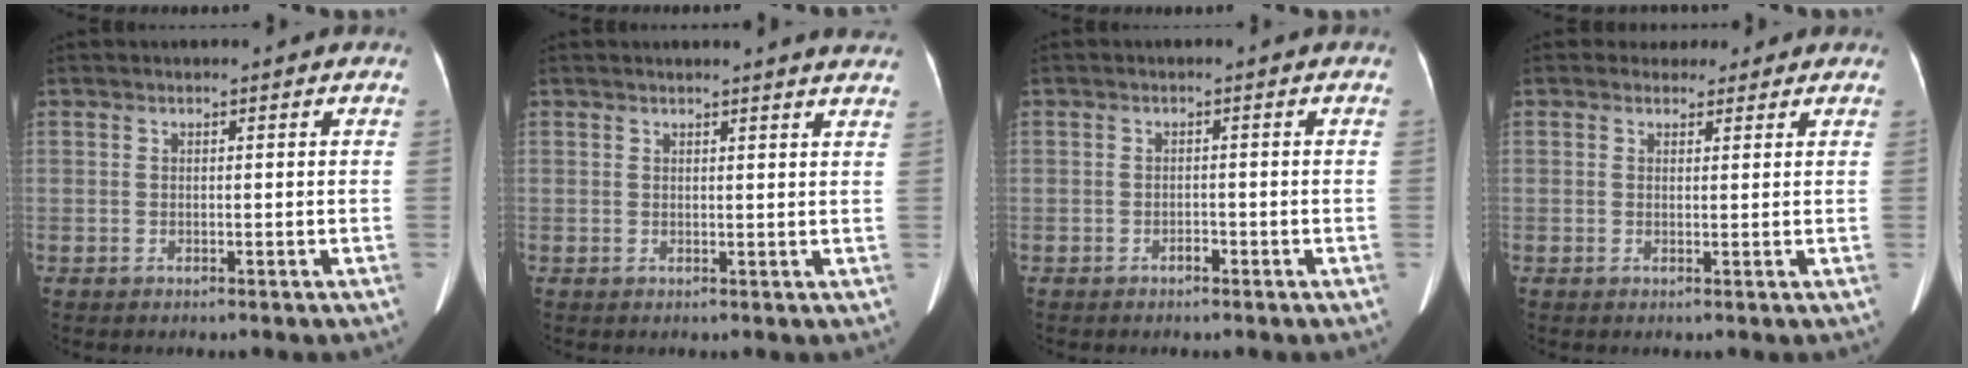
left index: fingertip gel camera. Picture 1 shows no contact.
{"total": 6.0, "force": [5.6, -0.4, 1.9], "torque": [-0.021, -0.005, 0.037]}
{"total": 1.1, "force": [-0.9, 0.4, 0.5], "torque": [-0.009, 0.002, -0.013]}
{"total": 2.7, "force": [1.9, 1.8, -0.1], "torque": [0.008, 0.008, 0.020]}